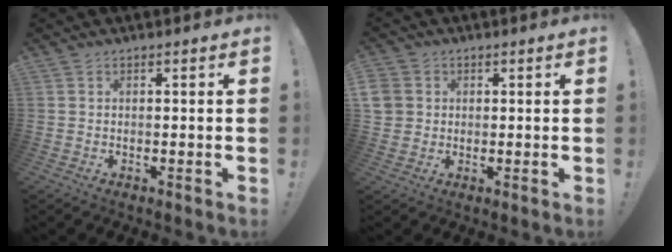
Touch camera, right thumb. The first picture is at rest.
{"total": 4.6, "force": [0.8, 4.3, 1.3], "torque": [-0.032, 0.005, 0.018]}